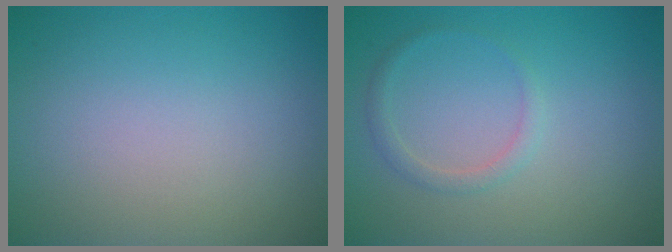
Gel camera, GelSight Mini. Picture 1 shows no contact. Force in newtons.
{"total": 1.3, "press": 1.3, "slide": 0.1}